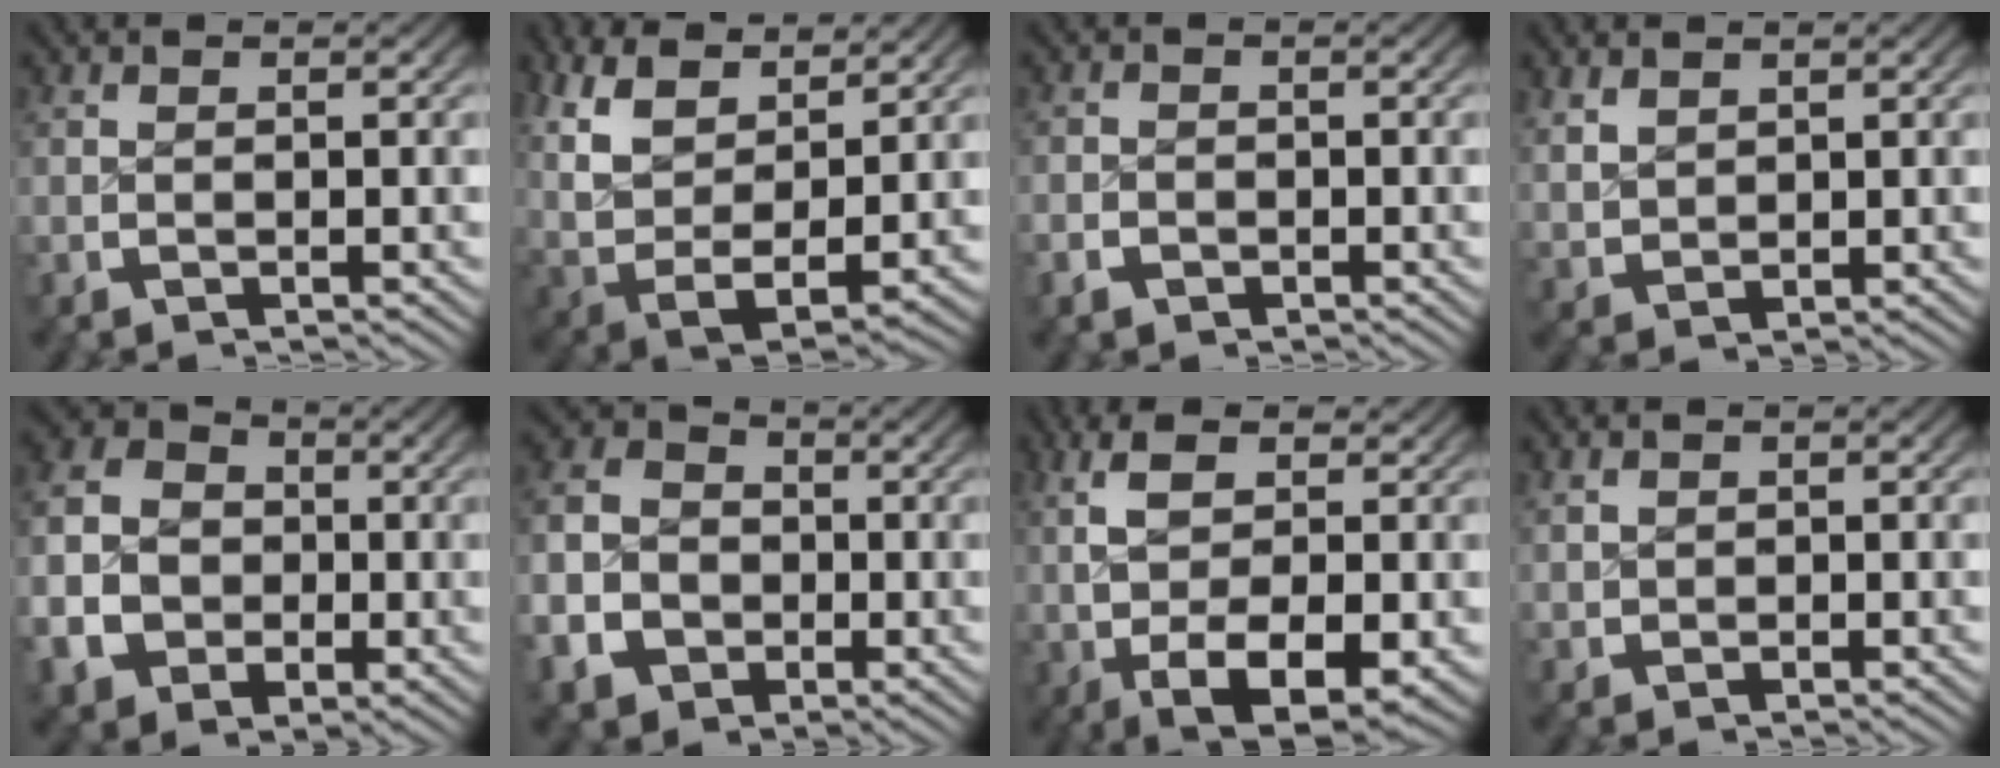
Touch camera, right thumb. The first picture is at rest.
{"total": 11.1, "force": [1.1, 7.6, 8.0], "torque": [-0.206, -0.056, 0.049]}
{"total": 1.7, "force": [-1.1, 1.3, 0.3], "torque": [-0.004, -0.004, -0.021]}
{"total": 2.1, "force": [1.5, 1.1, 0.8], "torque": [-0.016, -0.001, 0.041]}
{"total": 11.4, "force": [-0.5, 9.7, 6.0], "torque": [-0.143, -0.029, -0.008]}
{"total": 11.1, "force": [-1.4, 9.6, 5.4], "torque": [-0.132, -0.036, -0.020]}
{"total": 10.3, "force": [-0.8, 5.8, 8.4], "torque": [-0.178, -0.041, 0.014]}
{"total": 1.3, "force": [0.8, 0.9, 0.4], "torque": [-0.008, -0.001, 0.022]}